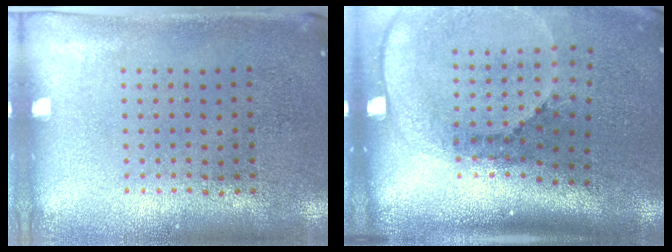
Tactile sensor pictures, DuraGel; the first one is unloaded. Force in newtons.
{"total": 2.5, "press": 1.7, "slide": 1.8}